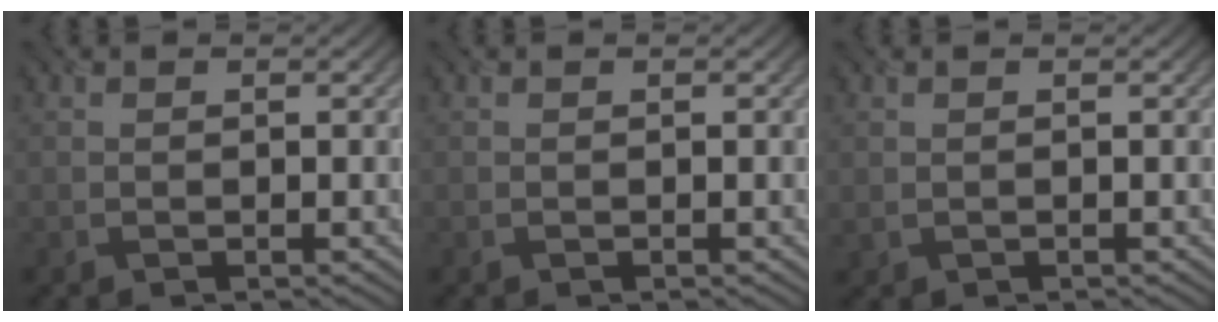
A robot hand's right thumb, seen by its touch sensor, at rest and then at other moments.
{"total": 0.0}
{"total": 0.6, "force": [0.2, 0.5, 0.3], "torque": [-0.009, -0.002, 0.009]}